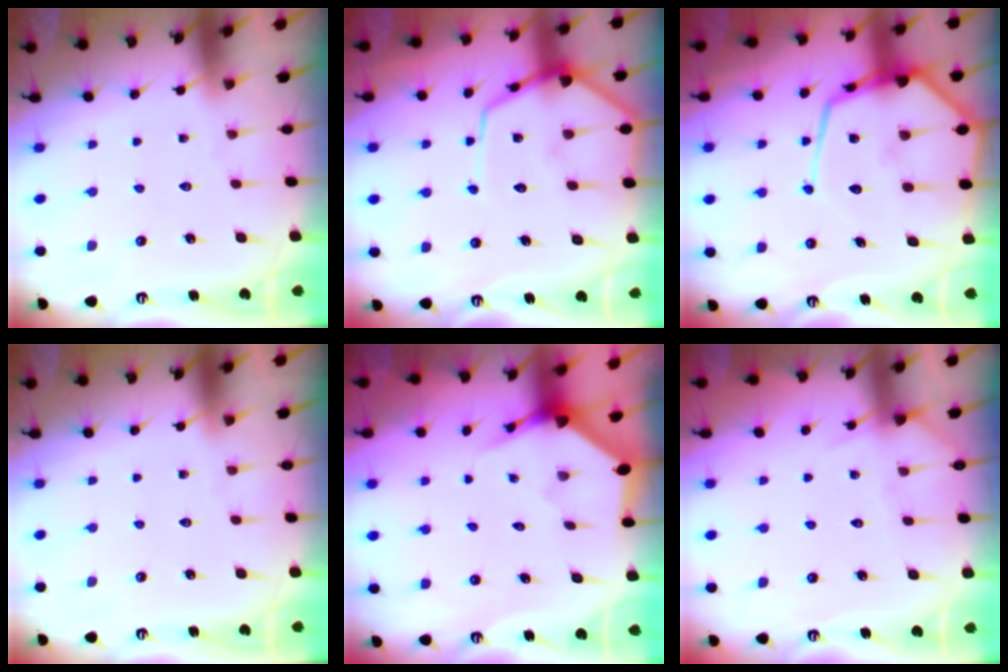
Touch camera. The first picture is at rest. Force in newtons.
{"total": 12.4, "press": 12.4, "slide": 1.1}
{"total": 18.4, "press": 18.3, "slide": 1.8}
{"total": 0.0}
{"total": 3.4, "press": 3.4, "slide": 0.1}
{"total": 5.1, "press": 5.1, "slide": 0.7}